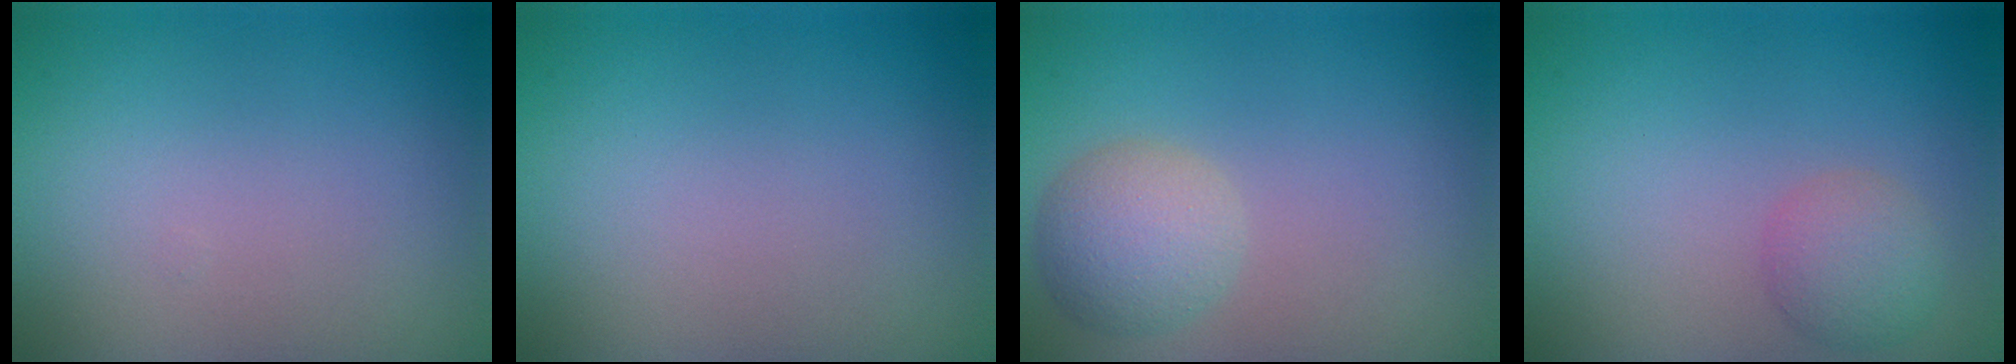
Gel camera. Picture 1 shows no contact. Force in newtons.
{"total": 0.0}
{"total": 3.4, "press": 3.4, "slide": 0.1}
{"total": 2.4, "press": 2.4, "slide": 0.0}